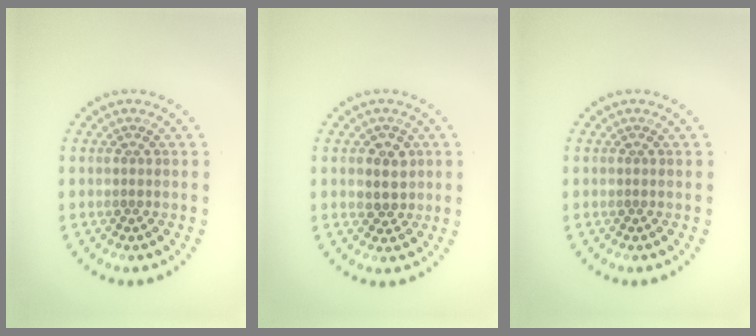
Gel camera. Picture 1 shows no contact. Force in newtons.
{"total": 2.5, "press": 2.3, "slide": 1.0}
{"total": 0.0}